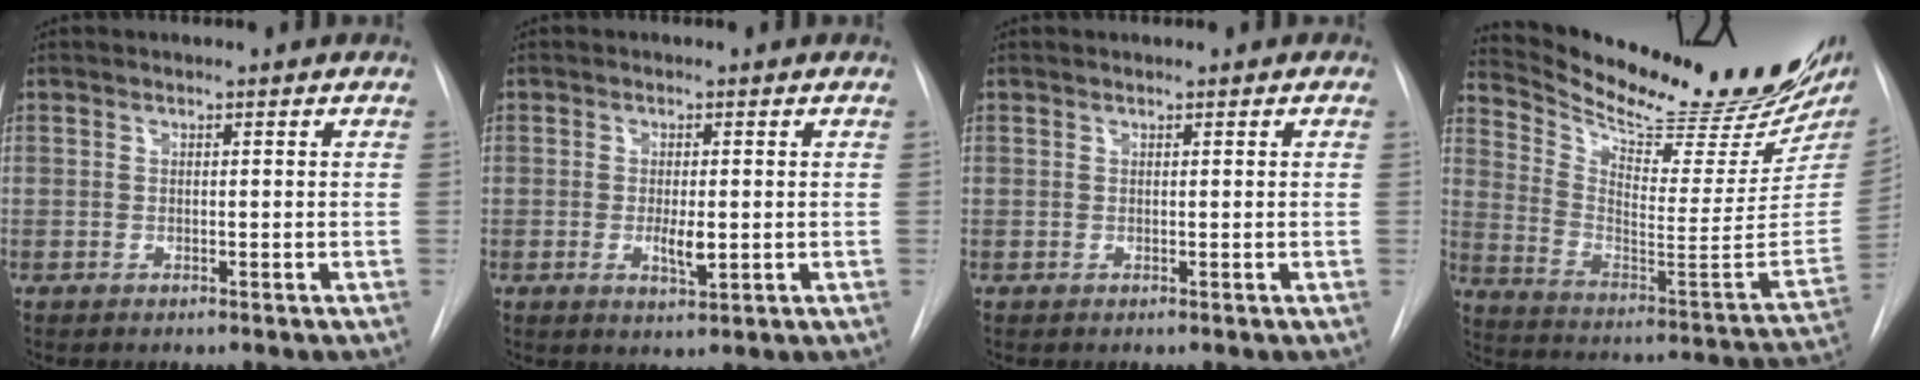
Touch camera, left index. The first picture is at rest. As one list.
[{"total": 3.1, "force": [-0.3, 1.0, 2.9], "torque": [-0.052, -0.005, -0.003]}, {"total": 0.5, "force": [0.4, 0.3, 0.1], "torque": [-0.002, 0.004, 0.004]}, {"total": 27.0, "force": [24.0, 3.6, 11.9], "torque": [-0.198, -0.093, 0.336]}]